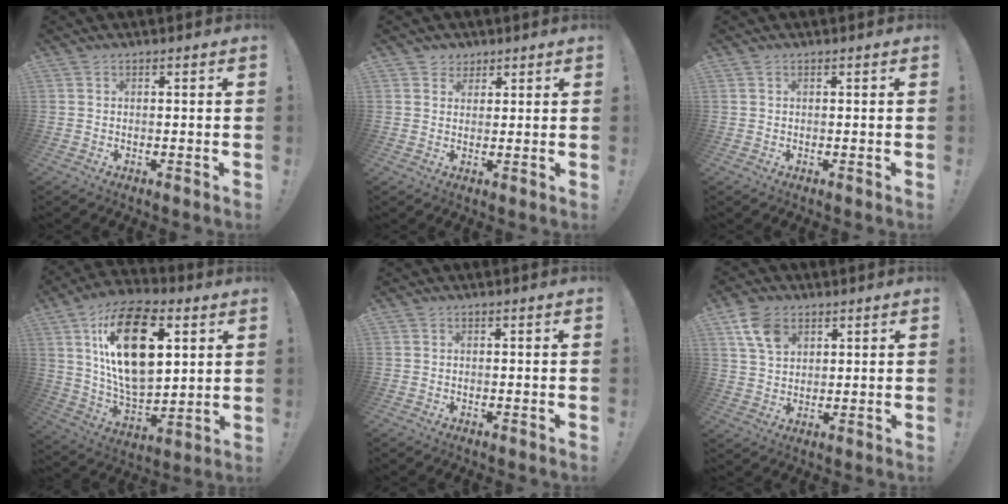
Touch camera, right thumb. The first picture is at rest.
{"total": 3.4, "force": [2.1, 2.7, 0.0], "torque": [0.005, -0.010, 0.038]}
{"total": 0.0}
{"total": 24.2, "force": [7.9, 14.0, 18.0], "torque": [-0.323, -0.030, 0.132]}
{"total": 0.0}
{"total": 9.0, "force": [4.5, 6.1, 4.9], "torque": [-0.089, -0.008, 0.092]}